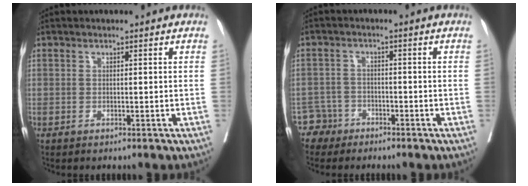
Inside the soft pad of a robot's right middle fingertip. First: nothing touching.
{"total": 3.2, "force": [-2.4, 1.9, -1.0], "torque": [0.016, 0.008, -0.048]}